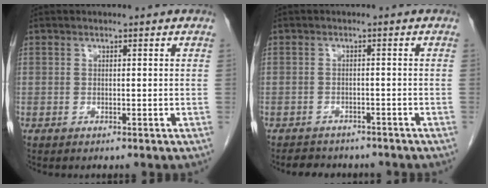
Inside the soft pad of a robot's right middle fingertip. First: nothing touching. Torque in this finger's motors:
{"motor_torque": [0.03, -0.03, 0.01, 0.02]}